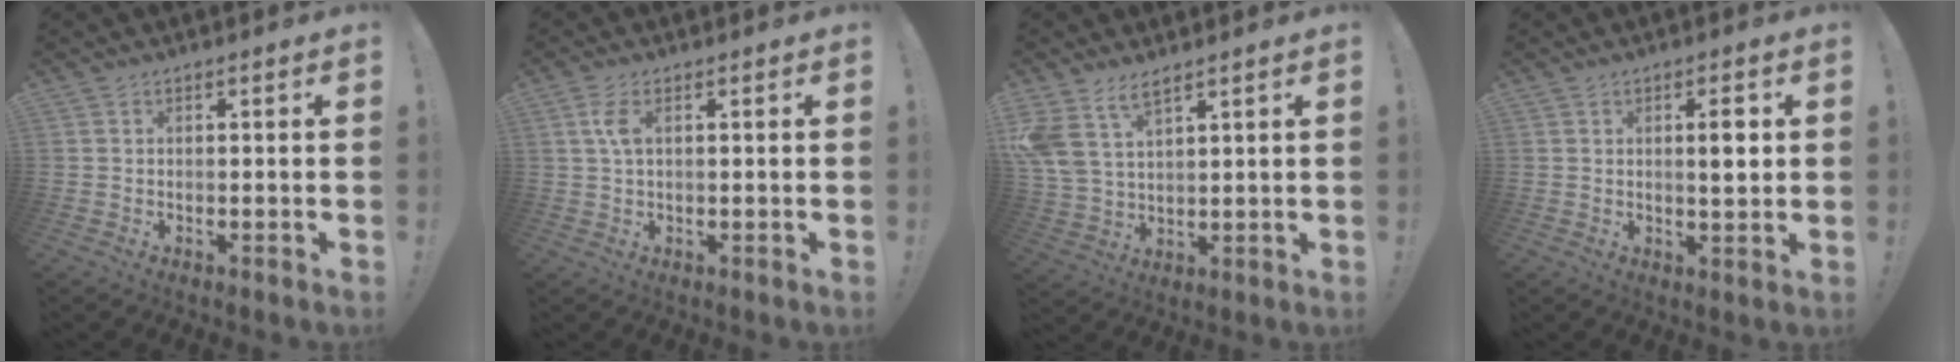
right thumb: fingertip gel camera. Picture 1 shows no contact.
{"total": 4.4, "force": [1.2, 1.8, 3.9], "torque": [-0.081, 0.001, 0.019]}
{"total": 9.0, "force": [6.1, 4.2, 5.1], "torque": [-0.115, -0.021, 0.122]}
{"total": 4.6, "force": [1.0, 1.0, 4.4], "torque": [-0.061, -0.007, 0.009]}